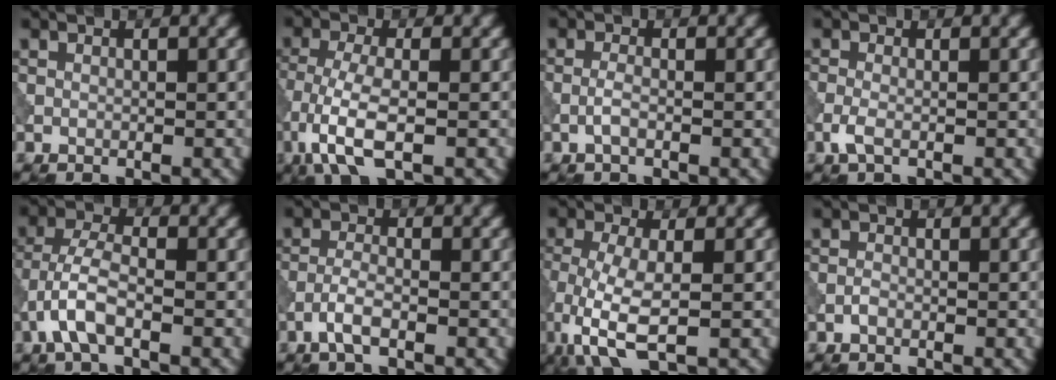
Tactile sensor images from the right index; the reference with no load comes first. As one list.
[{"total": 6.1, "force": [-2.6, 2.1, 5.1], "torque": [-0.114, -0.006, -0.059]}, {"total": 1.3, "force": [-0.5, 0.4, 1.1], "torque": [-0.026, 0.004, -0.013]}, {"total": 1.6, "force": [-0.7, 0.5, 1.3], "torque": [-0.036, 0.000, -0.019]}, {"total": 4.3, "force": [-1.9, 1.7, 3.5], "torque": [-0.076, 0.008, -0.046]}, {"total": 2.4, "force": [-1.3, 0.7, 1.9], "torque": [-0.042, 0.005, -0.031]}, {"total": 6.3, "force": [-1.9, 2.3, 5.5], "torque": [-0.130, -0.012, -0.036]}, {"total": 0.5, "force": [-0.3, 0.3, 0.3], "torque": [-0.009, 0.001, -0.008]}]